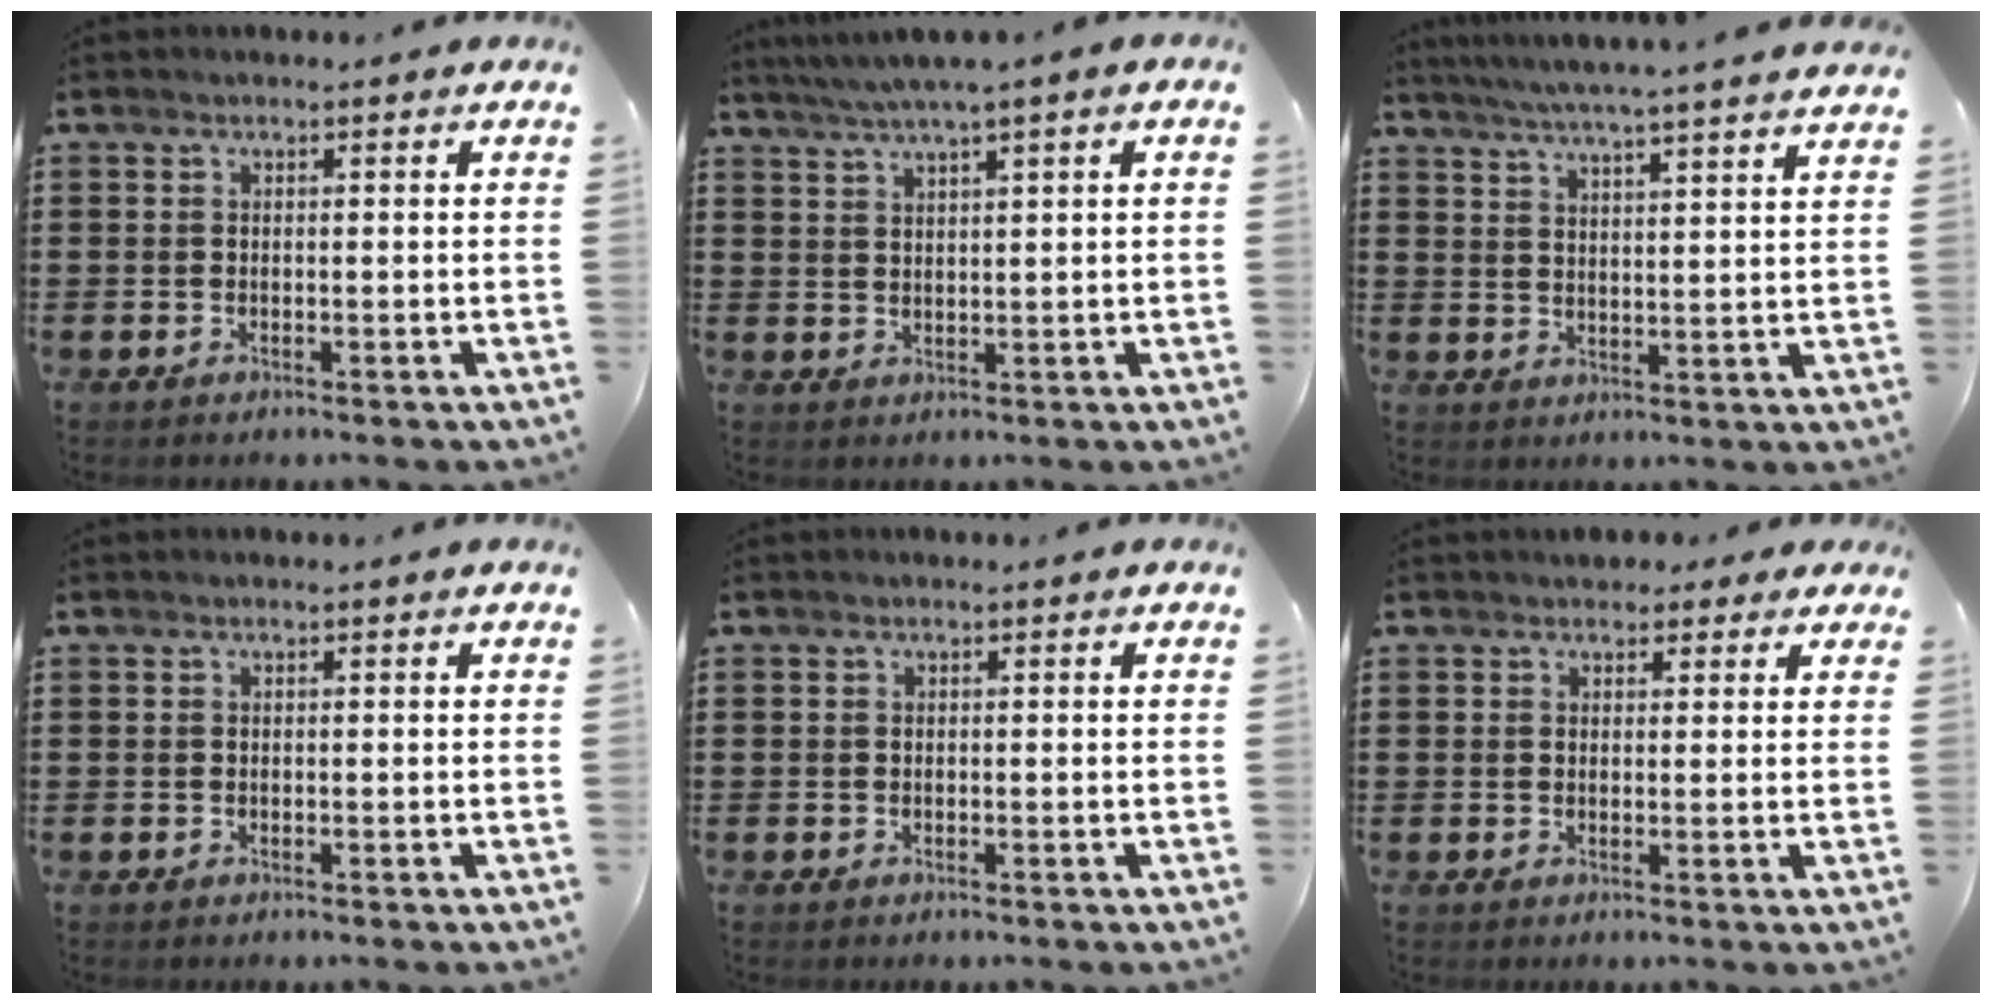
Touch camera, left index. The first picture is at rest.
{"total": 3.1, "force": [2.2, -0.4, 2.2], "torque": [-0.046, -0.003, 0.039]}
{"total": 5.1, "force": [4.7, -0.9, 1.7], "torque": [-0.049, -0.026, 0.082]}
{"total": 0.0}
{"total": 0.0}
{"total": 2.3, "force": [1.7, 1.4, 0.4], "torque": [-0.007, 0.006, 0.030]}